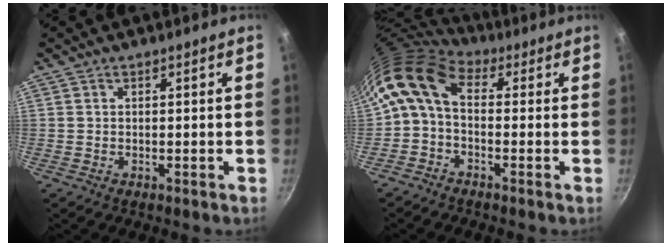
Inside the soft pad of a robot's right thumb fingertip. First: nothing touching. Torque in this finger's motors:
{"motor_torque": [-0.61, 1.48, 1.21, -0.47, 0.30]}